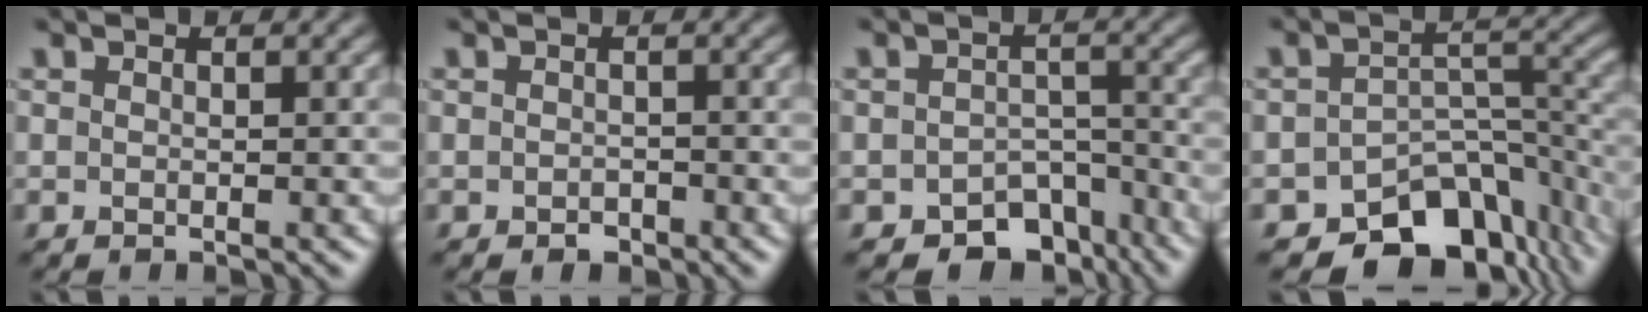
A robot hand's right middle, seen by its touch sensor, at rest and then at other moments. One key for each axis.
{"total": 0.9, "fx": -0.5, "fy": 0.6, "fz": 0.4, "tx": -0.005, "ty": -0.003, "tz": -0.009}
{"total": 5.6, "fx": -3.9, "fy": 3.3, "fz": 2.3, "tx": -0.016, "ty": -0.009, "tz": -0.056}
{"total": 10.0, "fx": -7.5, "fy": 5.0, "fz": 4.4, "tx": -0.046, "ty": -0.014, "tz": -0.119}